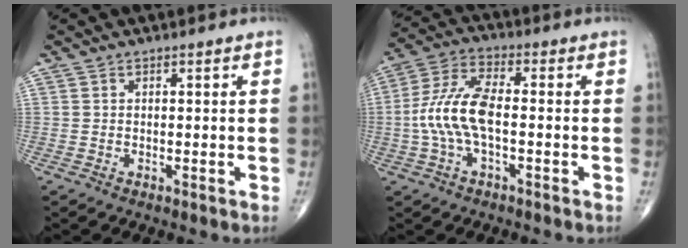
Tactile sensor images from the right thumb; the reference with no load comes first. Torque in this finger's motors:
{"motor_torque": [0.86, 0.69, 1.49, -0.17, 0.22]}